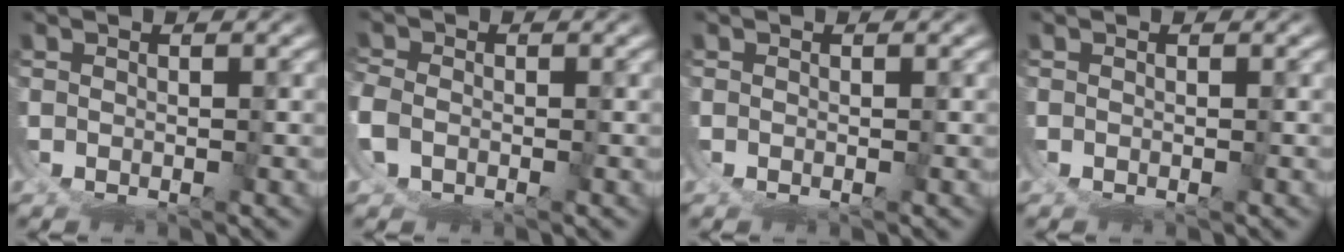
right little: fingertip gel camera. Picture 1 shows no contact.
{"total": 2.2, "force": [-0.9, 2.0, 0.0], "torque": [-0.034, -0.014, -0.012]}
{"total": 0.0}
{"total": 0.0}